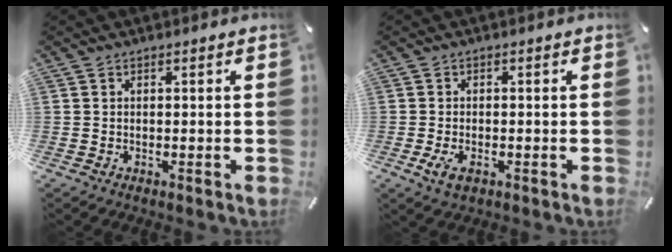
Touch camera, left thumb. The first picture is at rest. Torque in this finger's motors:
{"motor_torque": [0.13, 0.73, 0.28, 0.35, 0.03]}